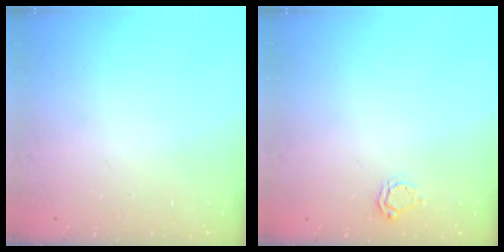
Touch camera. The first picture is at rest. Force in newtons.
{"total": 3.5, "press": 3.5, "slide": 0.2}